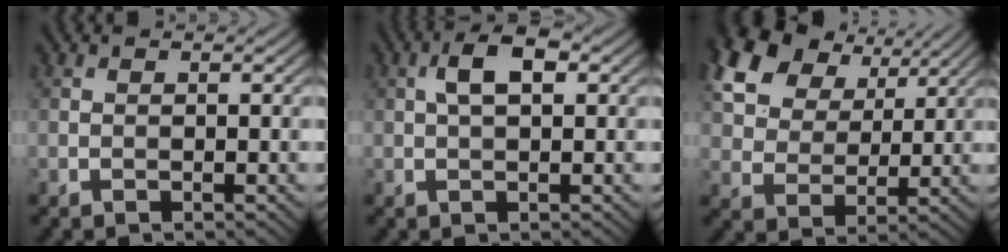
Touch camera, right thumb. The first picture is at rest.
{"total": 4.2, "force": [1.0, 1.8, 3.6], "torque": [-0.071, 0.010, 0.014]}
{"total": 16.4, "force": [8.8, 10.7, 8.8], "torque": [-0.242, 0.040, 0.188]}